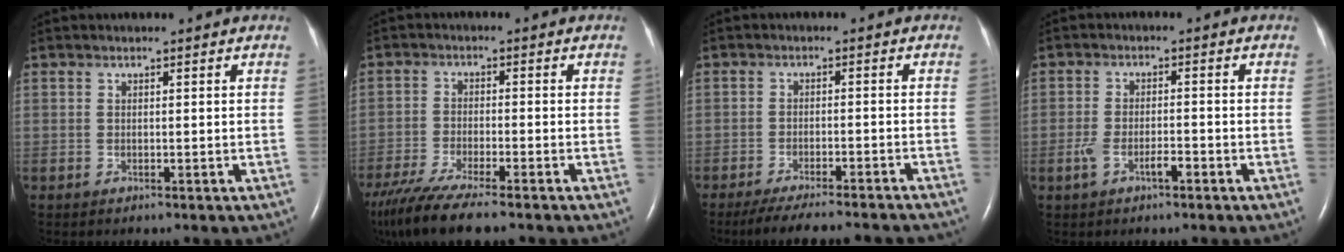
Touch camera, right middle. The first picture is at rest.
{"total": 11.8, "force": [-9.5, 1.1, 6.9], "torque": [-0.124, -0.030, -0.161]}
{"total": 14.2, "force": [-12.8, 1.2, 6.0], "torque": [-0.093, -0.022, -0.173]}
{"total": 3.8, "force": [-1.8, 1.3, 3.0], "torque": [-0.067, 0.006, -0.030]}